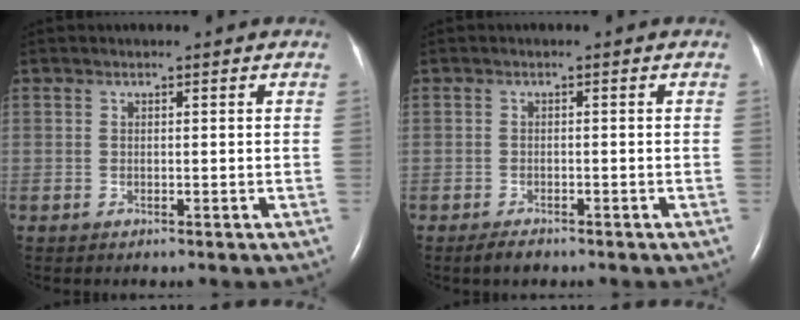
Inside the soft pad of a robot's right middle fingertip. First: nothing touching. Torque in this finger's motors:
{"motor_torque": [0.16, -0.13, 0.03, 0.01]}